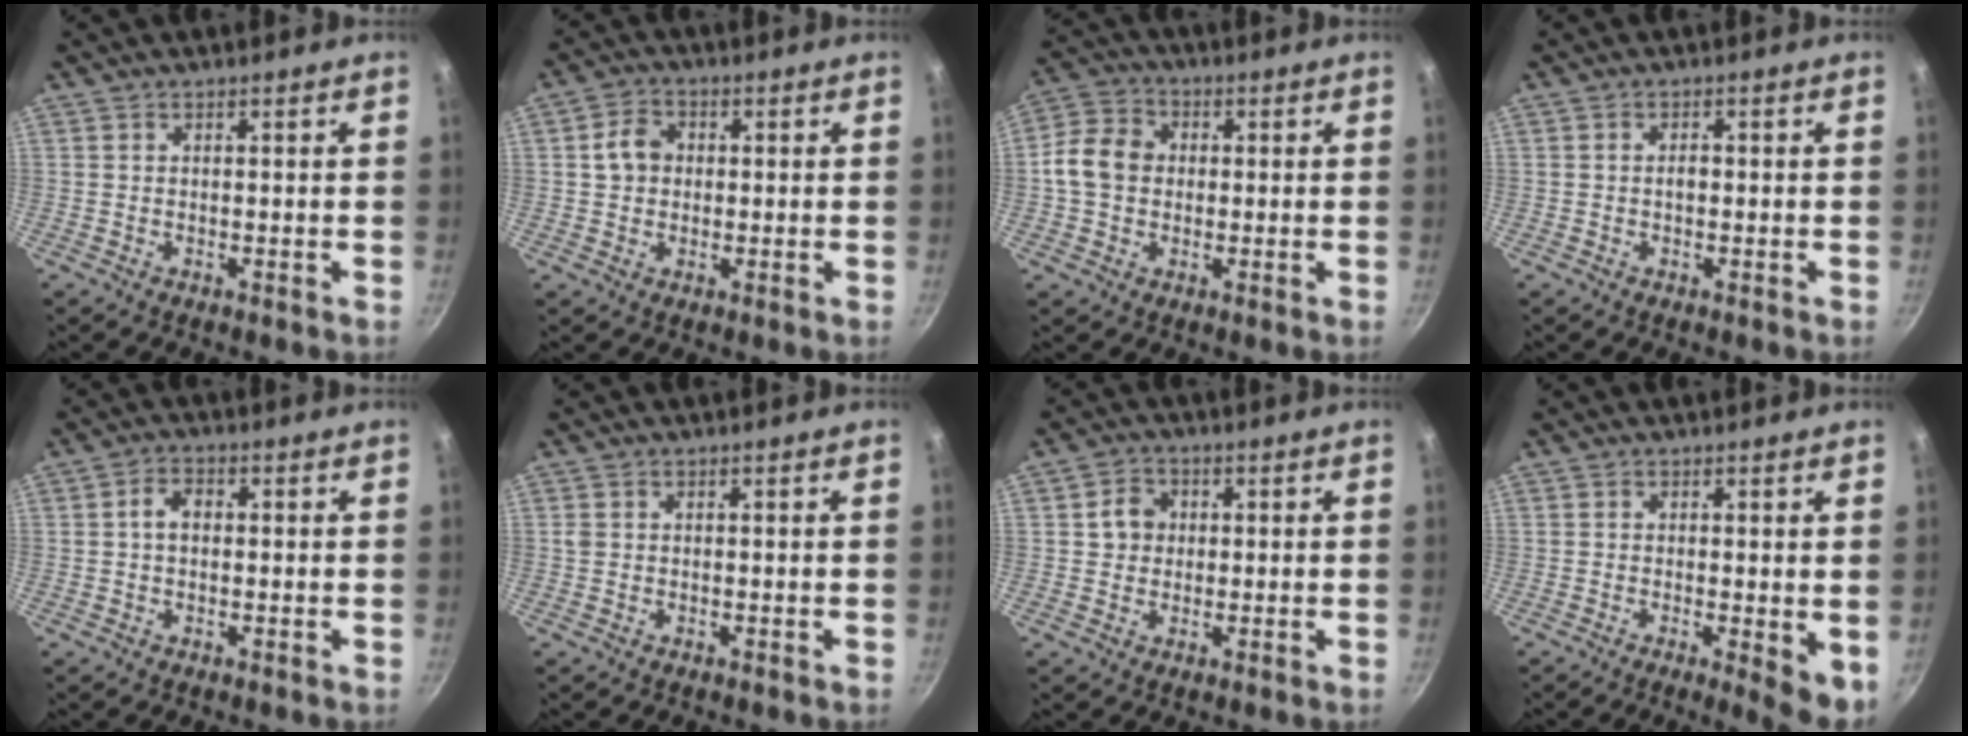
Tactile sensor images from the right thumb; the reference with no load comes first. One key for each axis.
{"total": 5.1, "fx": 0.5, "fy": 4.3, "fz": 2.7, "tx": -0.030, "ty": 0.013, "tz": 0.001}
{"total": 9.0, "fx": 0.2, "fy": 7.4, "fz": 5.1, "tx": -0.073, "ty": 0.016, "tz": -0.014}
{"total": 1.2, "fx": -0.2, "fy": 0.8, "fz": 0.9, "tx": -0.013, "ty": 0.006, "tz": -0.003}
{"total": 3.7, "fx": 0.2, "fy": 2.6, "fz": 2.6, "tx": -0.038, "ty": 0.012, "tz": -0.003}
{"total": 1.1, "fx": 0.1, "fy": 0.9, "fz": 0.5, "tx": -0.010, "ty": 0.004, "tz": 0.000}
{"total": 4.4, "fx": 0.6, "fy": 4.0, "fz": 1.9, "tx": -0.007, "ty": 0.008, "tz": 0.003}
{"total": 5.1, "fx": -0.7, "fy": 1.4, "fz": 4.9, "tx": -0.059, "ty": -0.010, "tz": -0.006}